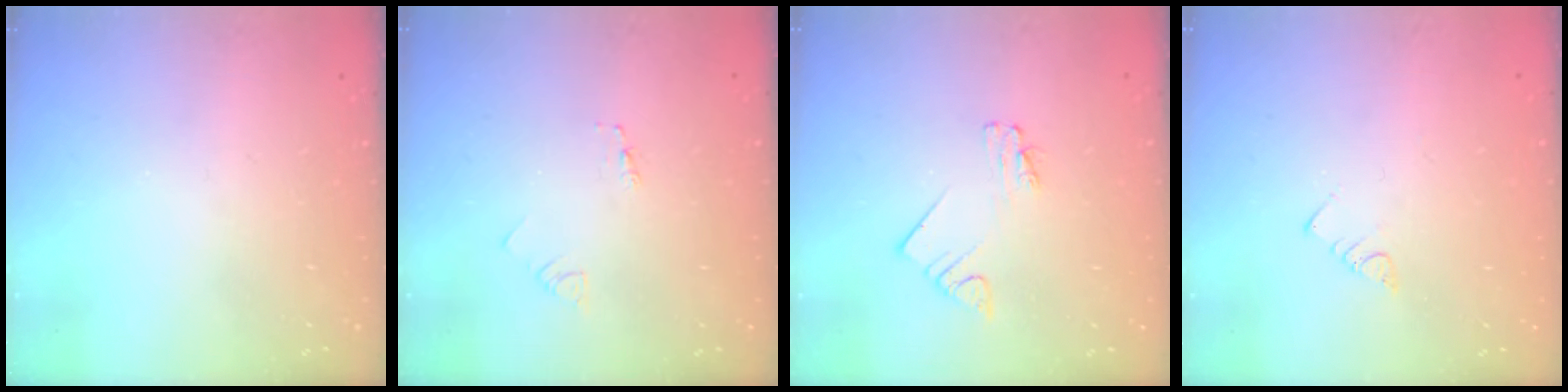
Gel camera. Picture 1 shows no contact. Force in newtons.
{"total": 1.8, "press": 1.8, "slide": 0.2}
{"total": 2.0, "press": 2.0, "slide": 0.3}
{"total": 3.0, "press": 3.0, "slide": 0.2}